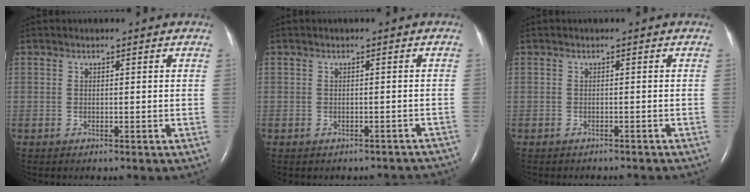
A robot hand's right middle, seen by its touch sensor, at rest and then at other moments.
{"total": 5.4, "force": [-4.8, 2.2, 1.1], "torque": [-0.004, 0.012, -0.043]}
{"total": 3.0, "force": [-2.8, 0.7, 0.8], "torque": [-0.009, -0.003, -0.032]}